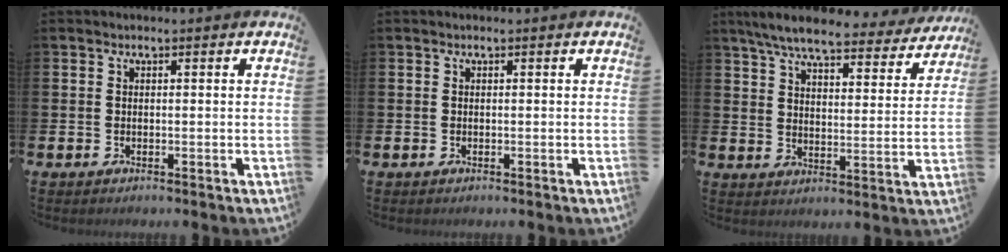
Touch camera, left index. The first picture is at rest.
{"total": 0.0}
{"total": 7.7, "force": [7.0, 1.3, 3.1], "torque": [-0.081, -0.034, 0.120]}